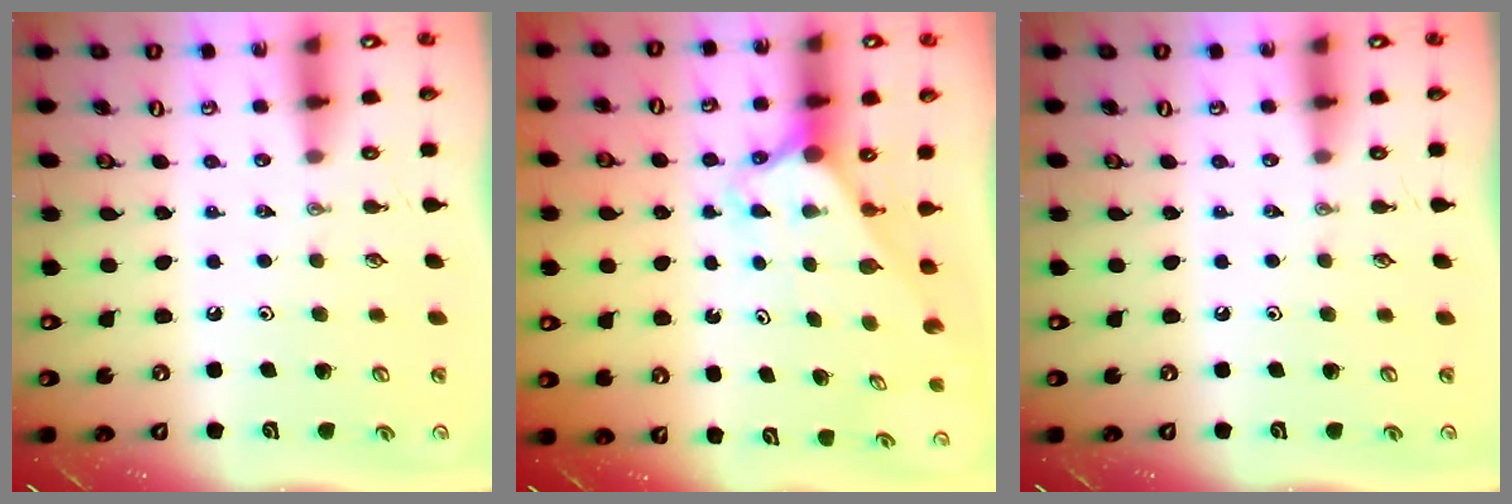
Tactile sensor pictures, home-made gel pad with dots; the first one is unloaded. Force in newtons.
{"total": 2.6, "press": 2.6, "slide": 0.2}
{"total": 0.0}